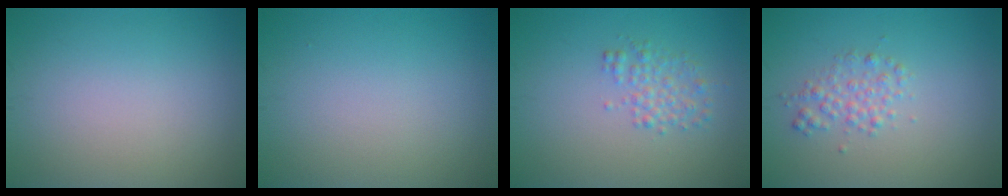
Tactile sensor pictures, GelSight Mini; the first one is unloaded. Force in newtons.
{"total": 0.0}
{"total": 2.0, "press": 2.0, "slide": 0.0}
{"total": 2.0, "press": 2.0, "slide": 0.0}